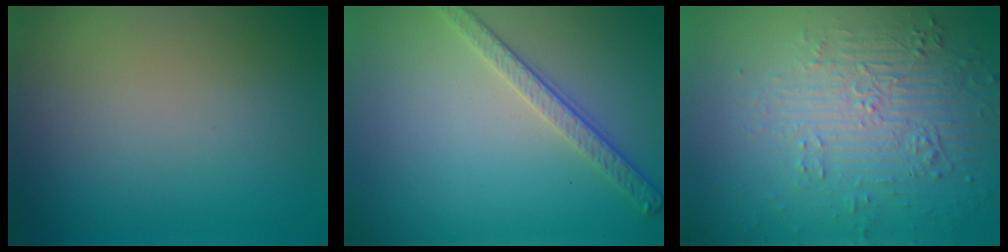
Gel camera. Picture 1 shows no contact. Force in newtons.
{"total": 2.8, "press": 2.6, "slide": 1.0}
{"total": 5.7, "press": 3.6, "slide": 4.4}